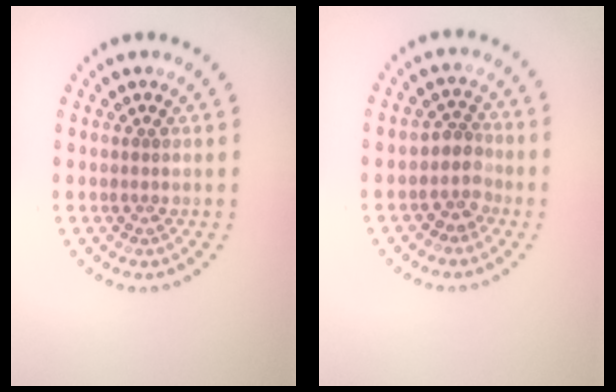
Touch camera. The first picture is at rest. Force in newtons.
{"total": 2.1, "press": 1.5, "slide": 1.4}